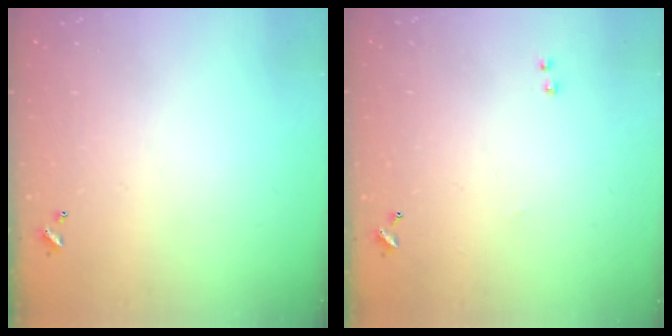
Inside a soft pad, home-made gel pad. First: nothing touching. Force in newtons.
{"total": 2.3, "press": 2.2, "slide": 0.8}